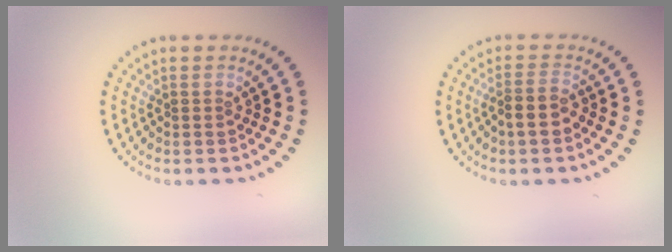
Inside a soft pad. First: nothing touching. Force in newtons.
{"total": 2.5, "press": 2.2, "slide": 1.1}